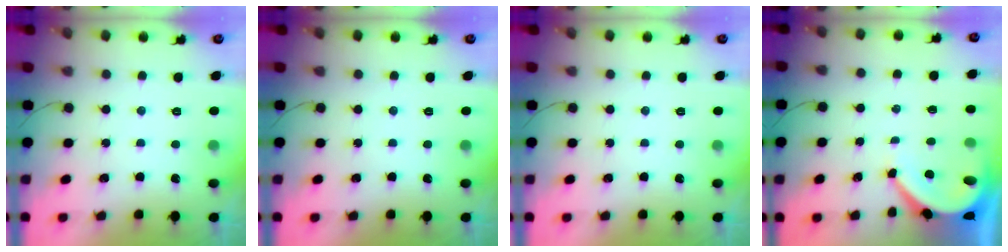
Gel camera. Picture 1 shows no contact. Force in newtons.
{"total": 0.0}
{"total": 0.0}
{"total": 5.3, "press": 5.2, "slide": 0.6}